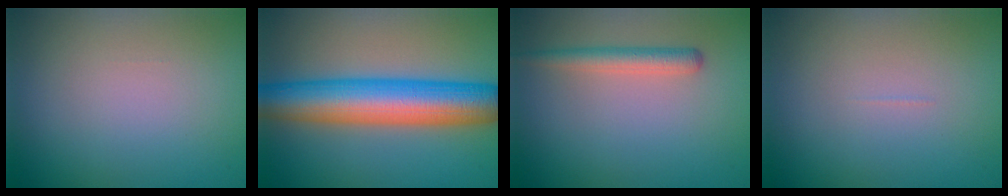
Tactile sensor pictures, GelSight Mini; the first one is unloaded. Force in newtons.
{"total": 10.1, "press": 10.1, "slide": 0.3}
{"total": 2.2, "press": 2.2, "slide": 0.1}
{"total": 0.0}